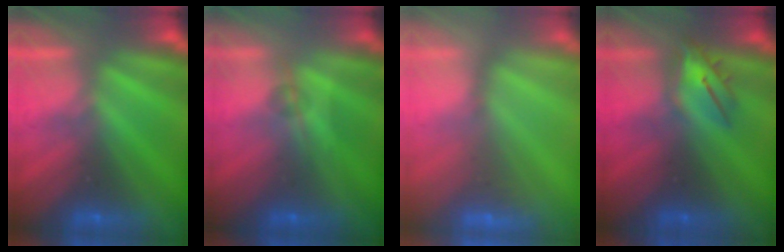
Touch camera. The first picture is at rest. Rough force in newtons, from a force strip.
{"total": 1.7}
{"total": 2.5}
{"total": 3.5}